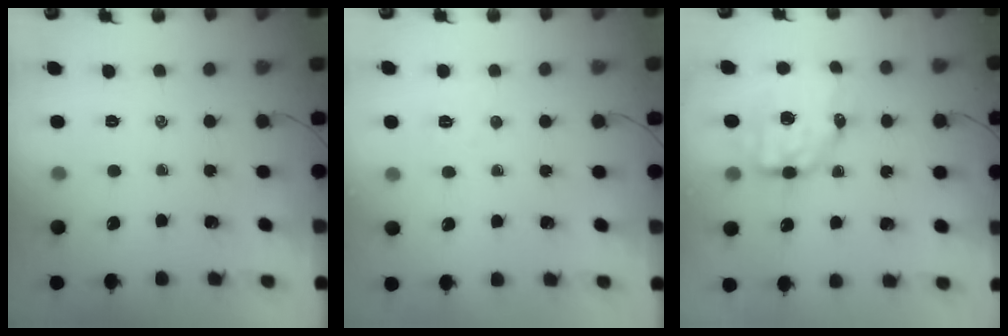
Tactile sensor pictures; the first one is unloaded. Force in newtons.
{"total": 3.8, "press": 3.6, "slide": 1.0}
{"total": 7.9, "press": 7.7, "slide": 1.7}